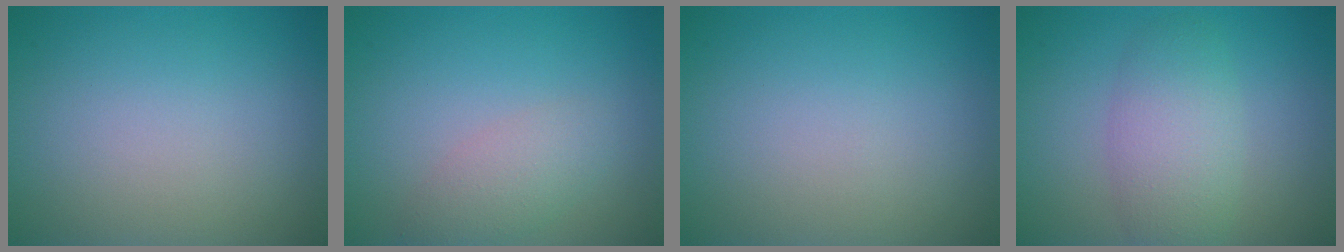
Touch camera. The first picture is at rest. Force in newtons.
{"total": 2.3, "press": 2.3, "slide": 0.1}
{"total": 0.0}
{"total": 4.2, "press": 4.2, "slide": 0.2}